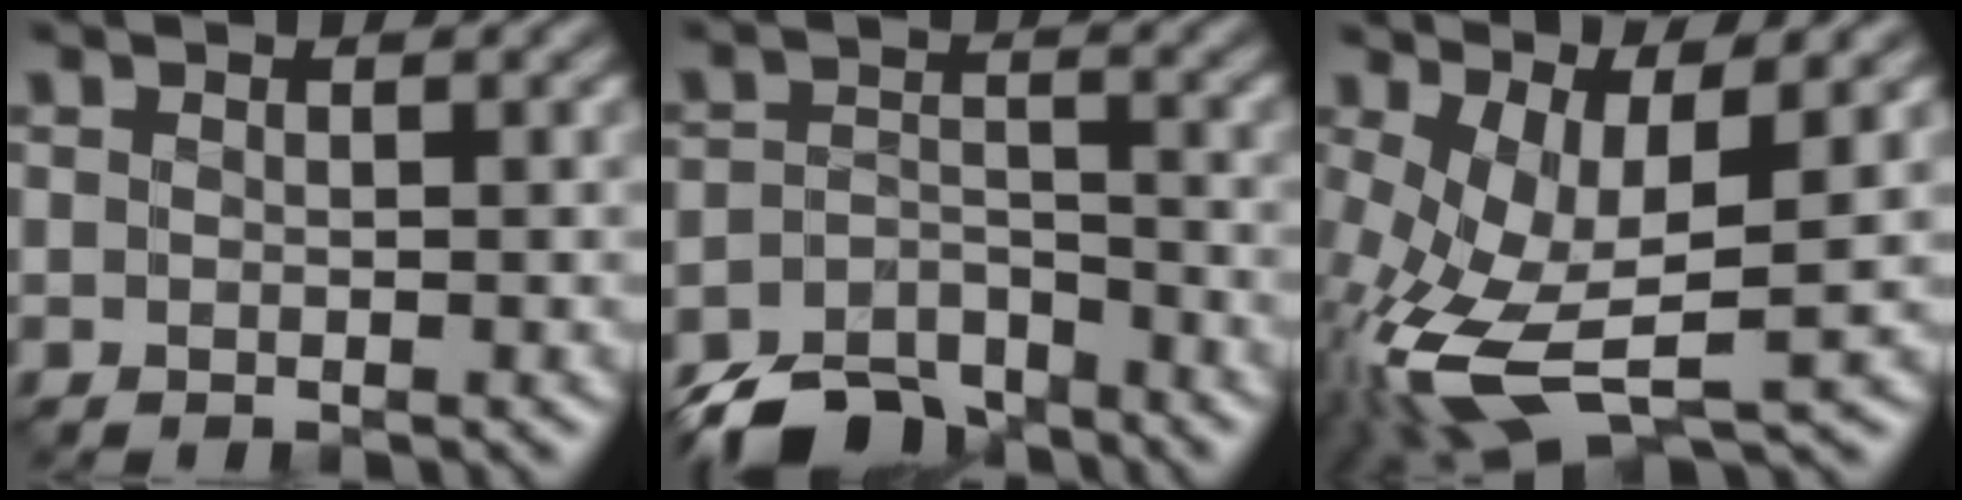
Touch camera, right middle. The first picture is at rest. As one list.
[{"total": 7.3, "force": [-6.2, 2.9, 2.6], "torque": [-0.049, -0.015, -0.111]}, {"total": 9.5, "force": [-1.7, 3.7, 8.6], "torque": [-0.199, -0.013, -0.029]}]